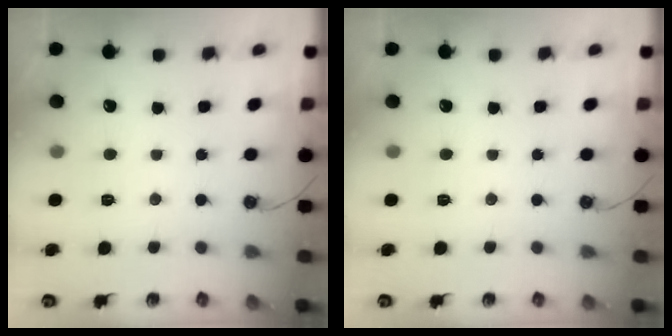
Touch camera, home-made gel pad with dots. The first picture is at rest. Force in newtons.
{"total": 0.0}